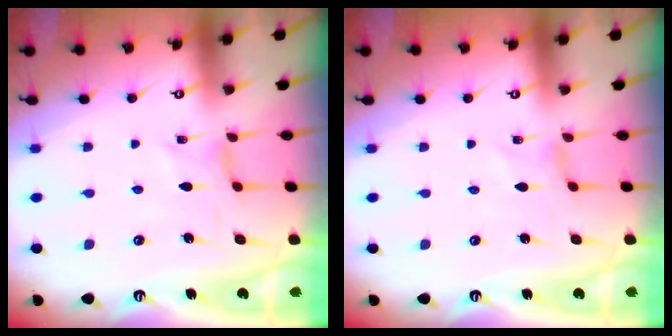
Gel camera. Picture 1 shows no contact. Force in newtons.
{"total": 0.5, "press": 0.5, "slide": 0.2}